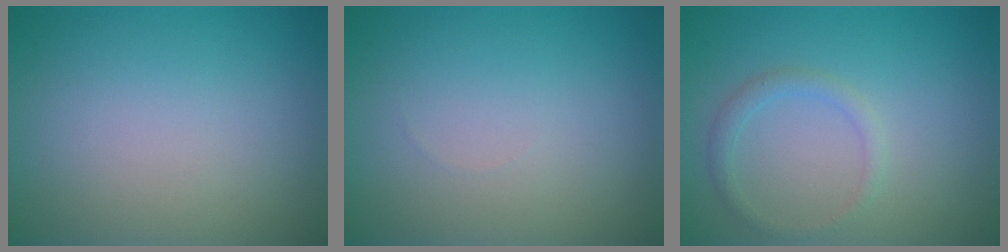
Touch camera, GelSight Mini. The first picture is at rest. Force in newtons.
{"total": 0.0}
{"total": 1.4, "press": 1.4, "slide": 0.0}